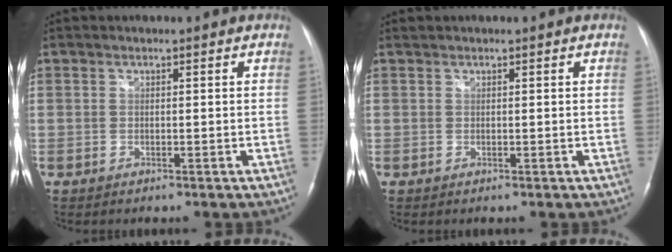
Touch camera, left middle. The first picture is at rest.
{"total": 0.0}